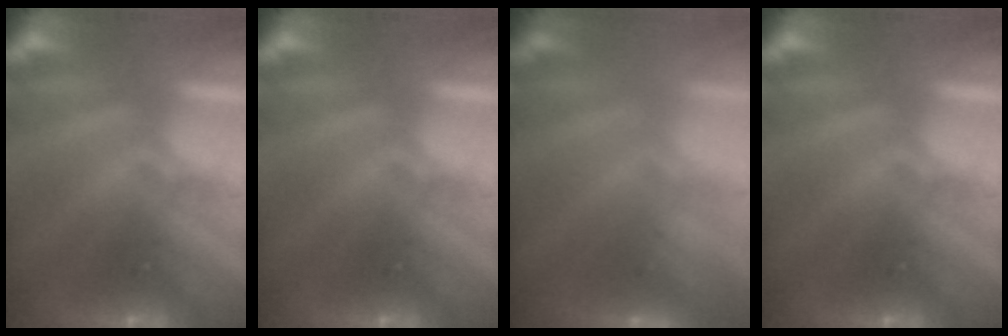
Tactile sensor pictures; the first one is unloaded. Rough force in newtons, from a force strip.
{"total": 0.0}
{"total": 2.9}
{"total": 0.0}